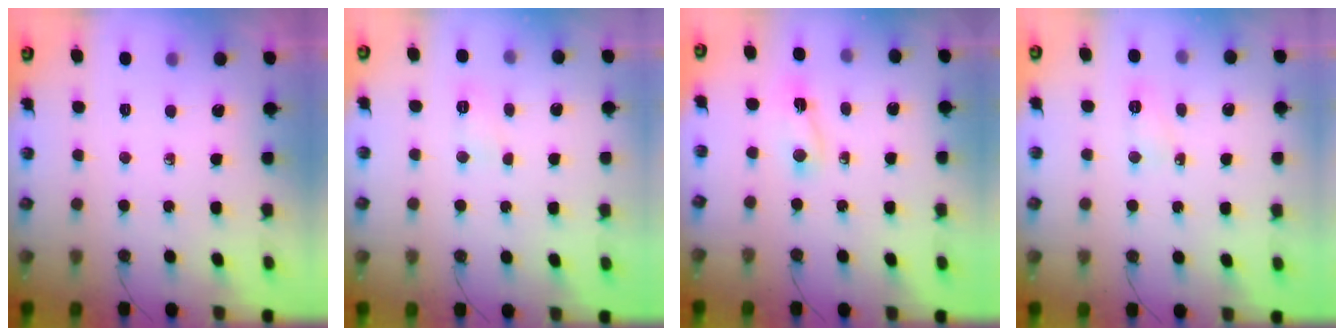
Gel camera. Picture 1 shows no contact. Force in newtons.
{"total": 5.2, "press": 5.2, "slide": 0.7}
{"total": 2.3, "press": 2.3, "slide": 0.4}
{"total": 3.7, "press": 3.7, "slide": 0.6}